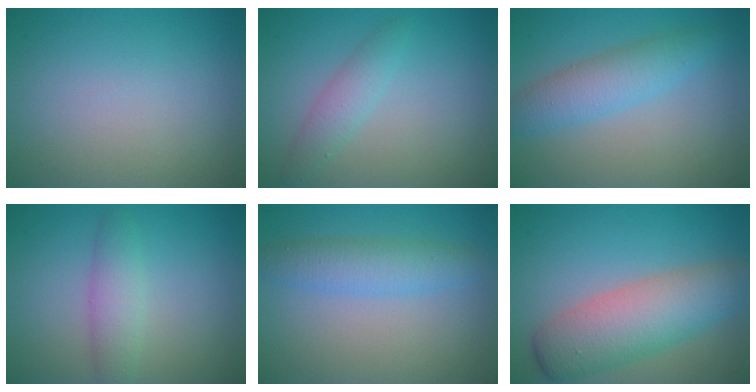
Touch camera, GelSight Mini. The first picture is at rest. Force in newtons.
{"total": 2.1, "press": 2.1, "slide": 0.1}
{"total": 3.9, "press": 3.9, "slide": 0.1}
{"total": 2.7, "press": 2.7, "slide": 0.1}
{"total": 3.3, "press": 3.3, "slide": 0.1}
{"total": 7.2, "press": 7.2, "slide": 0.2}